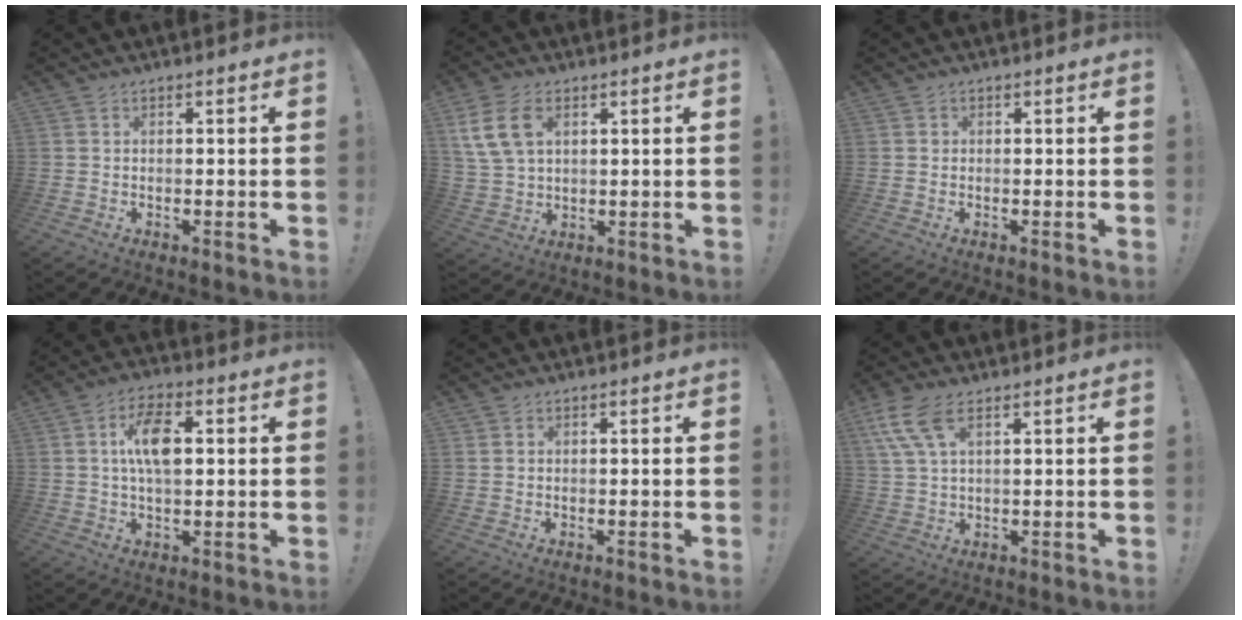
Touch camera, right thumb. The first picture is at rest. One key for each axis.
{"total": 11.2, "fx": 4.4, "fy": 7.3, "fz": 7.2, "tx": -0.147, "ty": -0.001, "tz": 0.086}
{"total": 0.7, "fx": 0.1, "fy": 0.7, "fz": 0.1, "tx": 0.004, "ty": 0.000, "tz": -0.001}
{"total": 10.1, "fx": 1.6, "fy": 5.0, "fz": 8.7, "tx": -0.135, "ty": 0.006, "tz": 0.028}
{"total": 0.9, "fx": 0.5, "fy": 0.7, "fz": 0.1, "tx": 0.005, "ty": -0.002, "tz": 0.008}
{"total": 9.3, "fx": 4.7, "fy": 4.1, "fz": 7.0, "tx": -0.135, "ty": -0.010, "tz": 0.091}